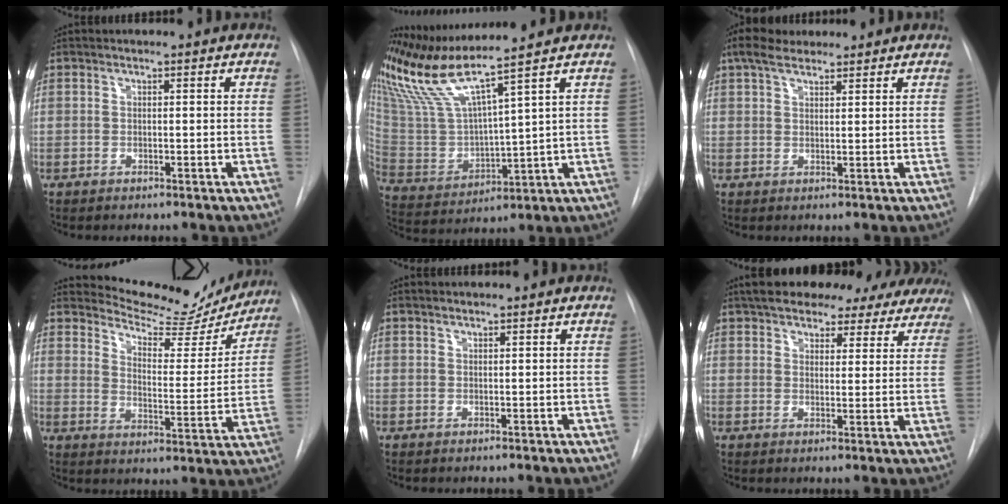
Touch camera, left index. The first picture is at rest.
{"total": 11.0, "force": [9.4, -2.3, 5.2], "torque": [-0.116, -0.009, 0.199]}
{"total": 4.6, "force": [3.7, 1.8, 2.0], "torque": [-0.050, 0.028, 0.070]}
{"total": 15.3, "force": [14.8, 3.1, 2.2], "torque": [-0.027, -0.045, 0.189]}
{"total": 0.8, "force": [0.8, 0.0, 0.1], "torque": [-0.005, 0.005, 0.019]}
{"total": 22.4, "force": [19.2, 7.5, 8.8], "torque": [-0.140, 0.026, 0.230]}